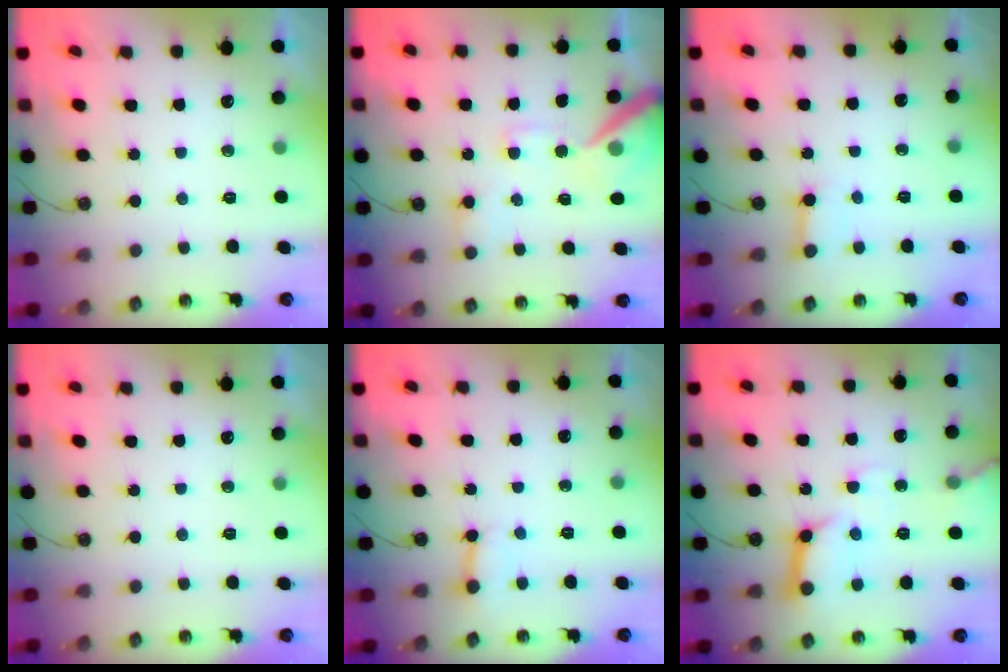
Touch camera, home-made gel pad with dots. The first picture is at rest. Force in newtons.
{"total": 13.7, "press": 13.6, "slide": 1.7}
{"total": 3.1, "press": 3.0, "slide": 0.6}
{"total": 0.0}
{"total": 3.3, "press": 3.3, "slide": 0.4}
{"total": 12.9, "press": 12.8, "slide": 1.8}